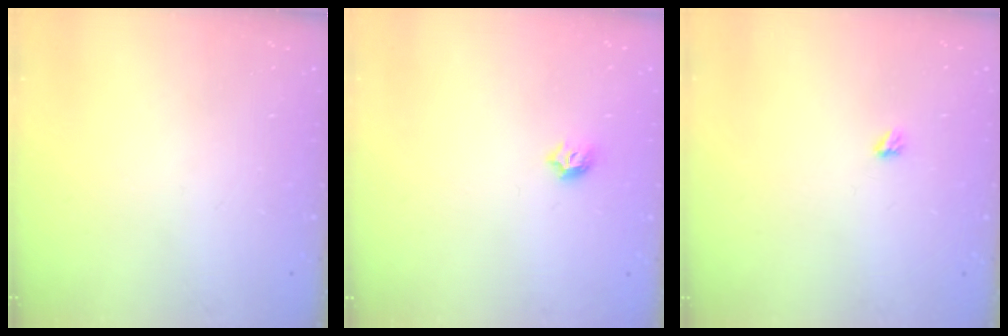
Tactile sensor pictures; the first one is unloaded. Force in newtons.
{"total": 5.3, "press": 5.3, "slide": 0.9}
{"total": 2.9, "press": 2.9, "slide": 0.5}